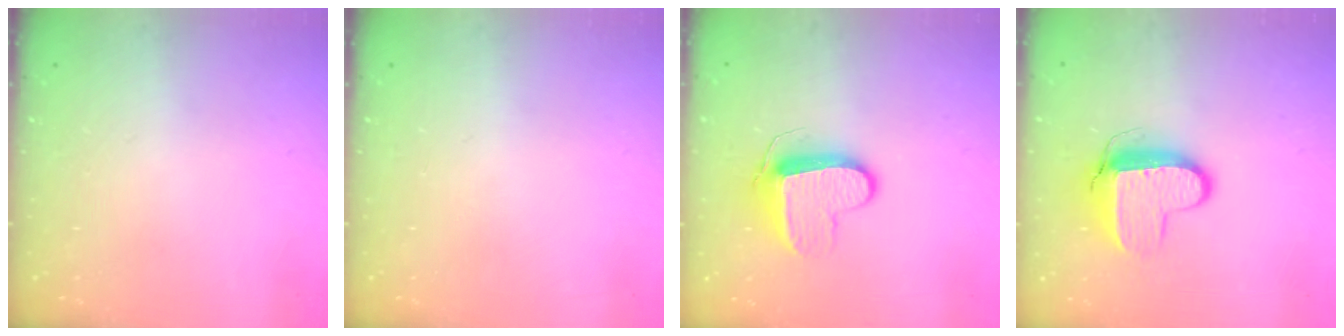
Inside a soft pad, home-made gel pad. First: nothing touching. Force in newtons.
{"total": 0.0}
{"total": 9.9, "press": 9.9, "slide": 0.3}
{"total": 9.9, "press": 9.9, "slide": 0.9}